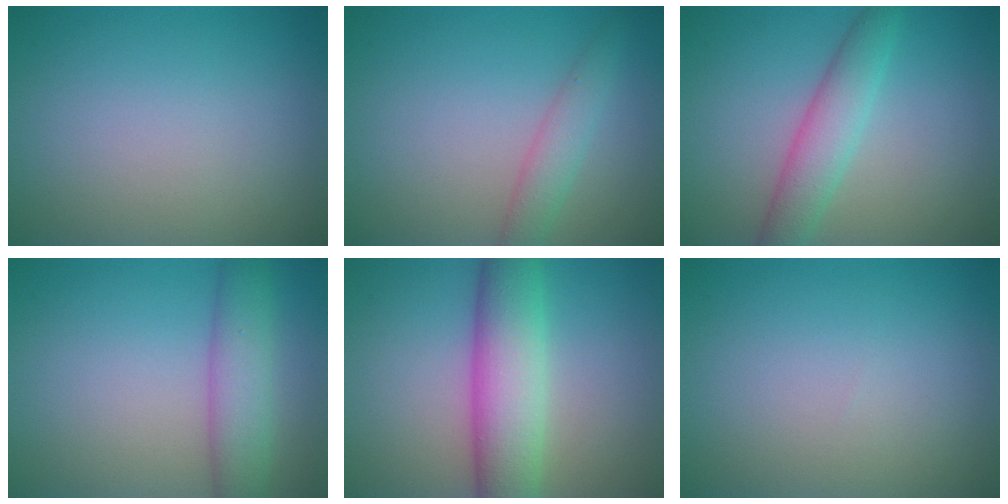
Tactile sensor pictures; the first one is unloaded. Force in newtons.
{"total": 2.4, "press": 2.4, "slide": 0.1}
{"total": 3.8, "press": 3.8, "slide": 0.1}
{"total": 4.5, "press": 4.5, "slide": 0.2}
{"total": 7.4, "press": 7.4, "slide": 0.3}
{"total": 0.0}